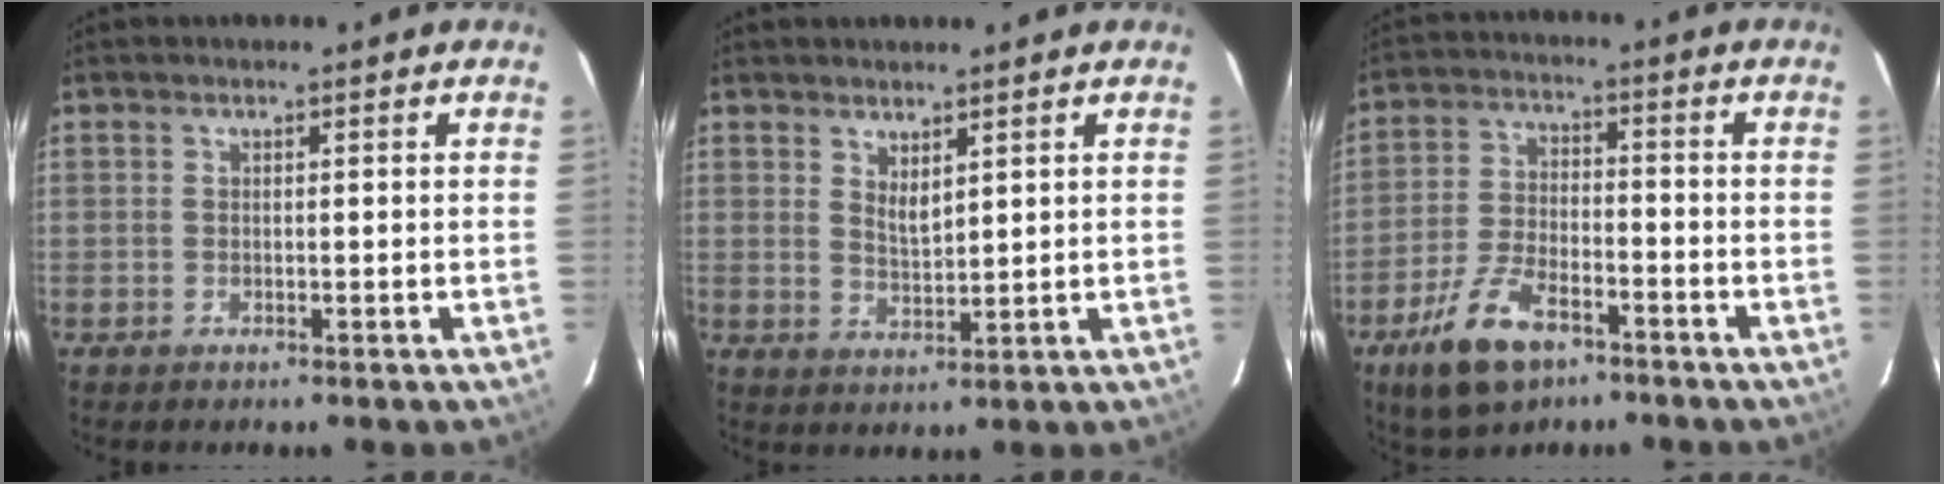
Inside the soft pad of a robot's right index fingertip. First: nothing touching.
{"total": 3.2, "force": [2.2, 1.0, 2.2], "torque": [-0.036, -0.006, 0.038]}
{"total": 11.9, "force": [-7.3, 5.4, 7.7], "torque": [-0.174, -0.013, -0.135]}